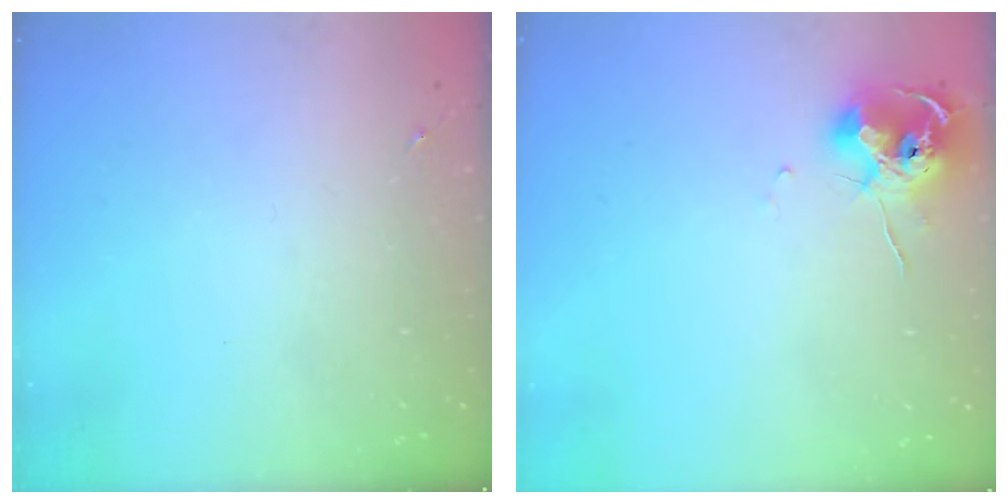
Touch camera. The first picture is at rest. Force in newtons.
{"total": 10.4, "press": 10.3, "slide": 1.2}